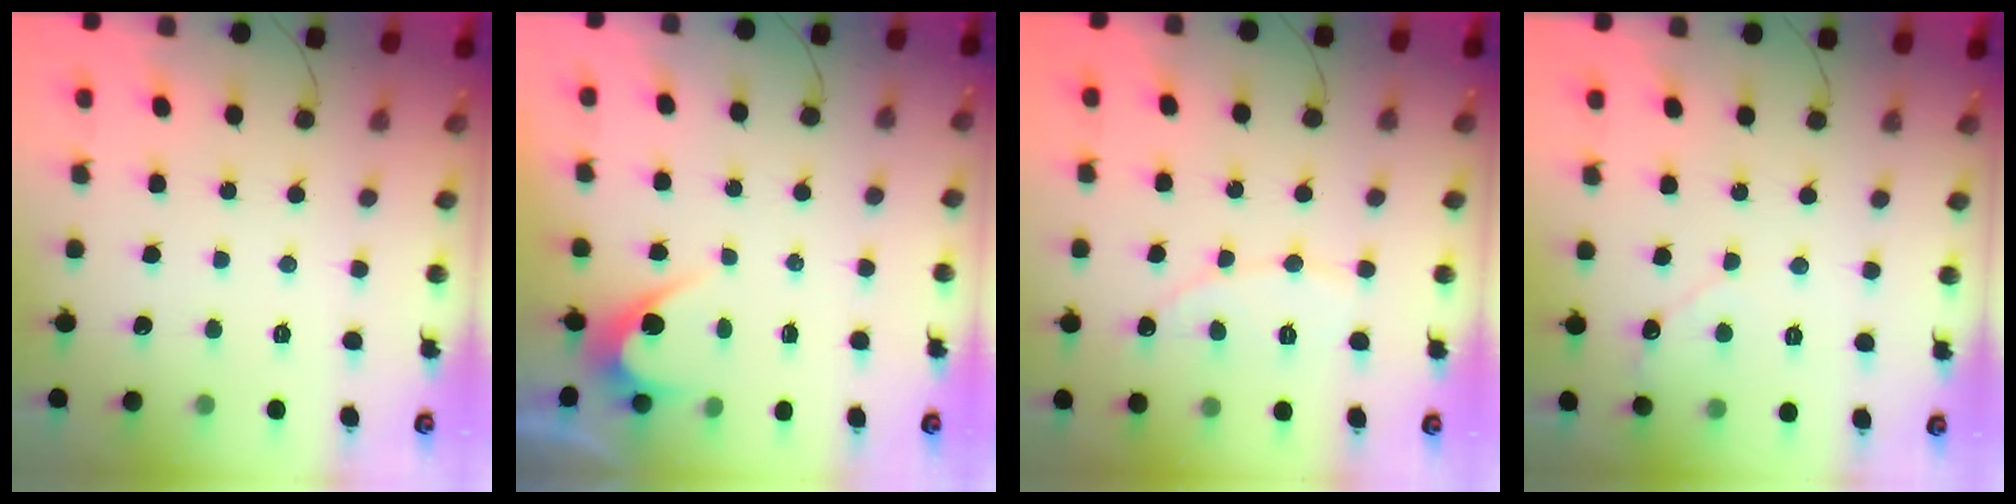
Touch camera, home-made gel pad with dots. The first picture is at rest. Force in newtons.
{"total": 2.6, "press": 2.6, "slide": 0.1}
{"total": 6.8, "press": 6.8, "slide": 0.5}
{"total": 3.7, "press": 3.7, "slide": 0.4}